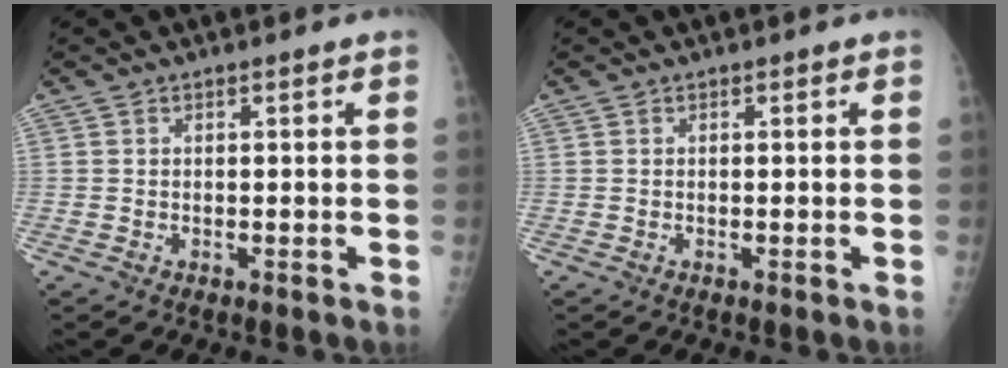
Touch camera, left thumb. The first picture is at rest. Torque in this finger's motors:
{"motor_torque": [-0.01, 0.03, -0.07, -0.06, 0.00]}